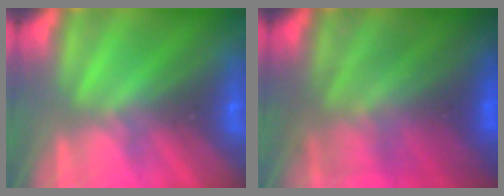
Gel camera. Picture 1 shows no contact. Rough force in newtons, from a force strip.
{"total": 7.7}